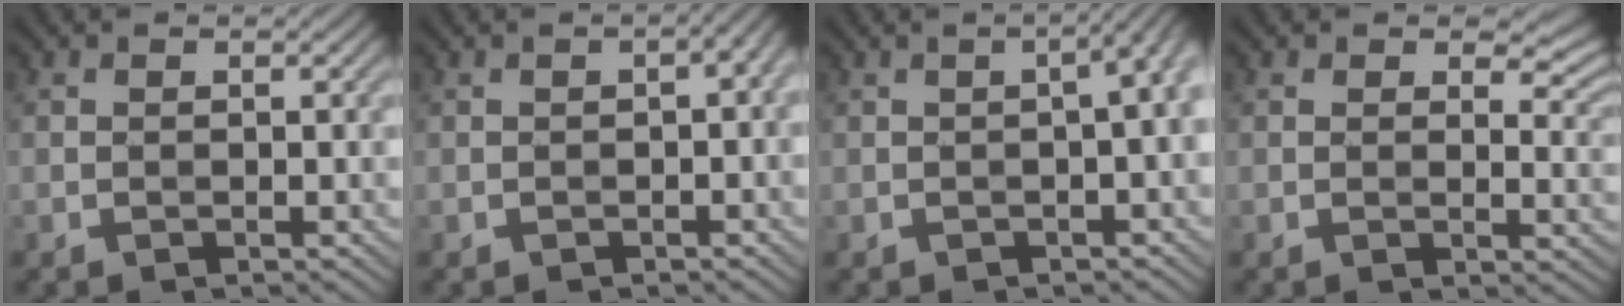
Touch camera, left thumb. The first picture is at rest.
{"total": 3.6, "force": [-0.6, 1.5, 3.2], "torque": [-0.045, -0.001, 0.000]}
{"total": 4.6, "force": [-0.1, 1.3, 4.4], "torque": [-0.050, 0.014, -0.002]}
{"total": 4.7, "force": [2.4, 2.3, 3.3], "torque": [-0.046, -0.005, 0.035]}